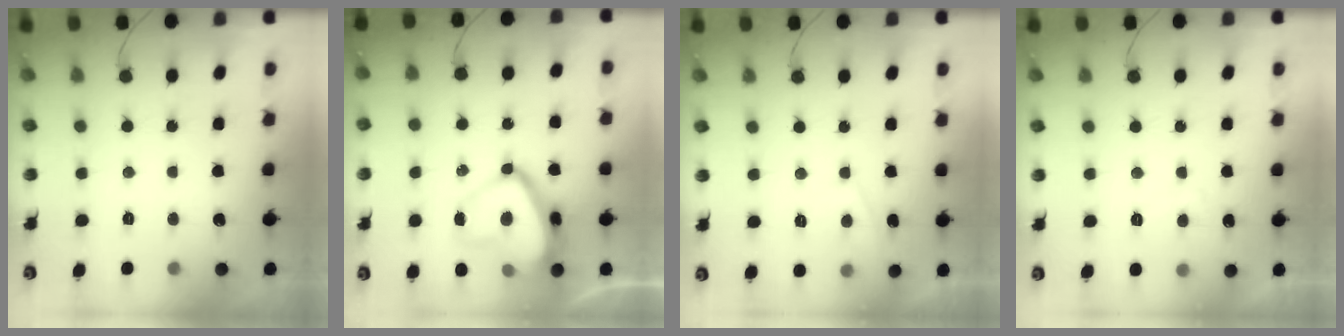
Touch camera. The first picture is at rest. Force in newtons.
{"total": 14.1, "press": 14.1, "slide": 0.8}
{"total": 2.4, "press": 2.3, "slide": 0.5}
{"total": 2.7, "press": 2.5, "slide": 0.8}